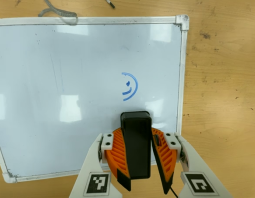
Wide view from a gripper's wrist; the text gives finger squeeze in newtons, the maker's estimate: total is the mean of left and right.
{"total": 10.1, "left": 9.4, "right": 10.8}